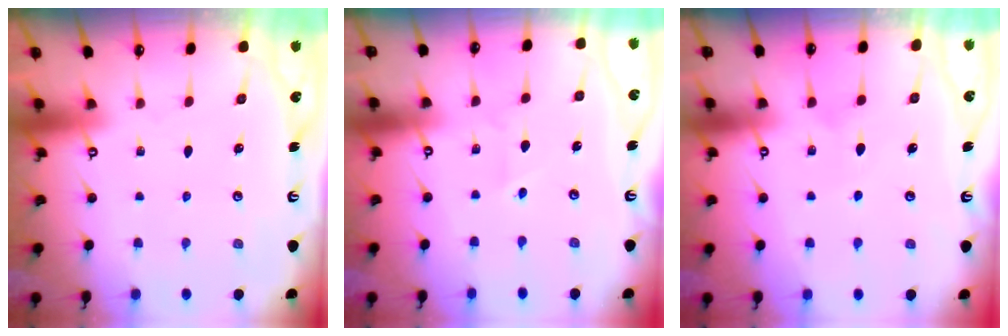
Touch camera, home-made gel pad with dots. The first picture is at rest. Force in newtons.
{"total": 1.6, "press": 1.5, "slide": 0.7}
{"total": 6.4, "press": 6.4, "slide": 0.8}